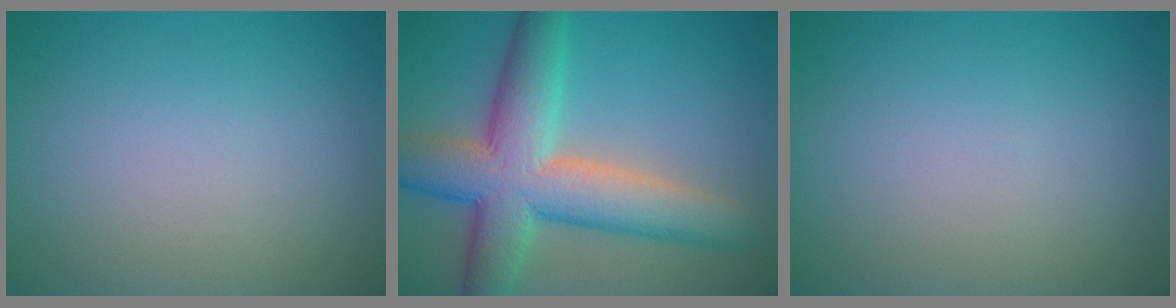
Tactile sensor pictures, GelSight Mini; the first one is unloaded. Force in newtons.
{"total": 9.8, "press": 9.8, "slide": 0.7}
{"total": 0.0}